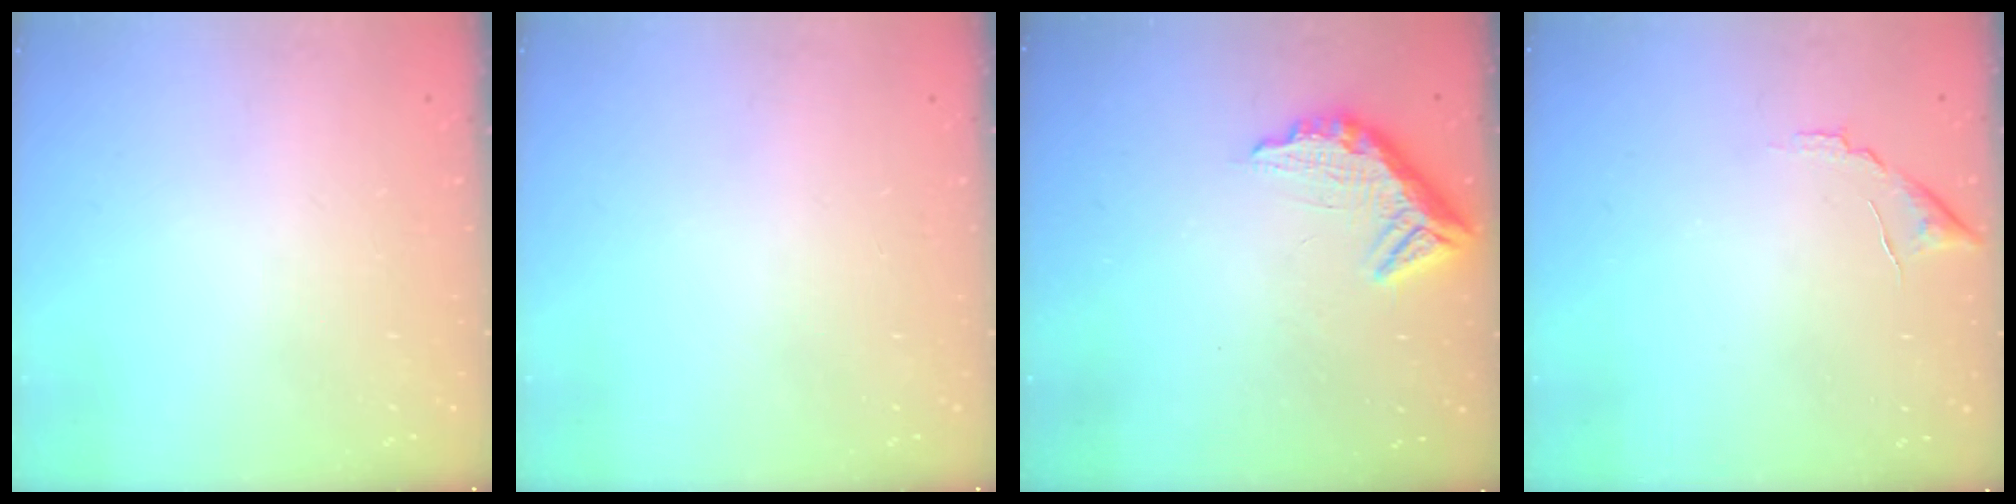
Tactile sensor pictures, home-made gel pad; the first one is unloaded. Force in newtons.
{"total": 0.0}
{"total": 10.8, "press": 10.8, "slide": 0.8}
{"total": 7.7, "press": 7.7, "slide": 0.3}